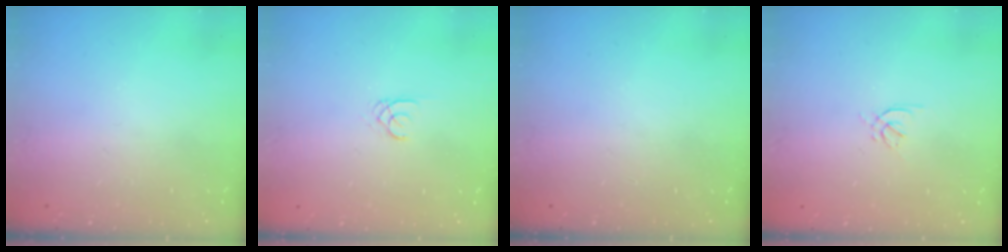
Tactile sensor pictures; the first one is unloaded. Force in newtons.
{"total": 1.8, "press": 1.7, "slide": 0.2}
{"total": 0.0}
{"total": 1.5, "press": 1.4, "slide": 0.6}